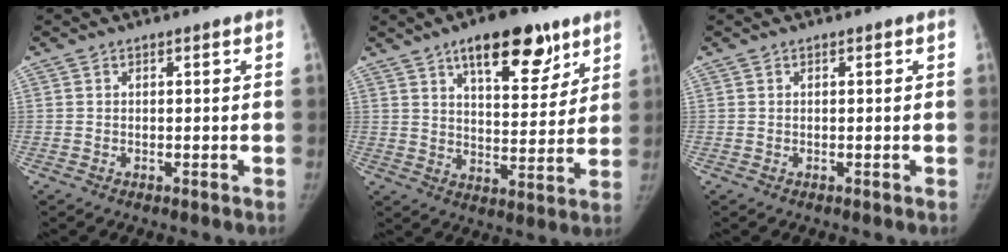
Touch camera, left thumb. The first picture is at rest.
{"total": 15.4, "force": [9.3, 6.5, 10.3], "torque": [-0.107, -0.041, 0.141]}
{"total": 0.0}